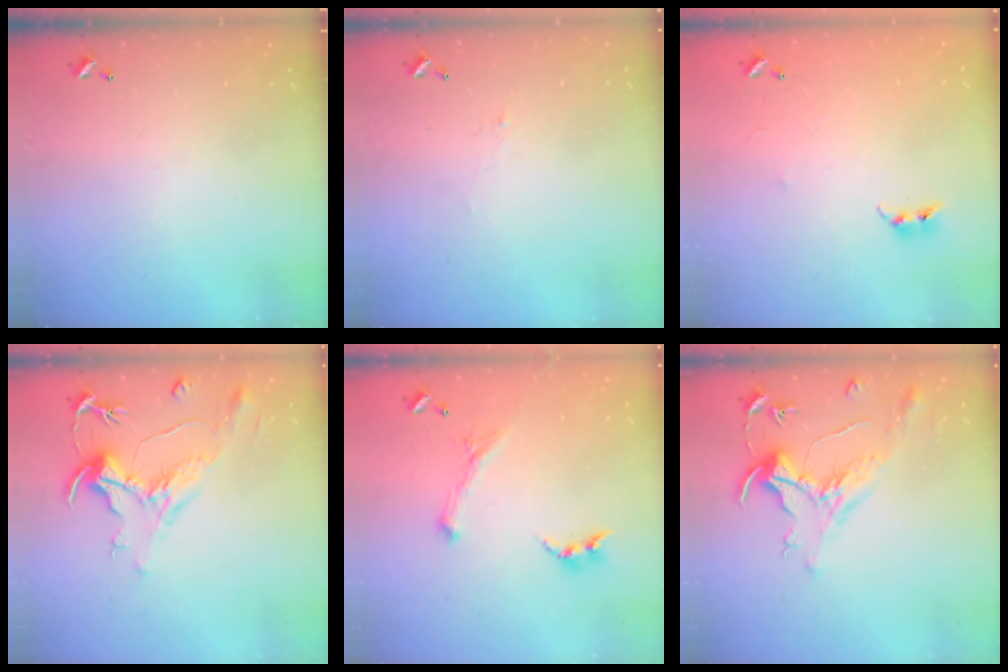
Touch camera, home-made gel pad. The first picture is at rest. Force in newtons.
{"total": 1.5, "press": 1.3, "slide": 0.6}
{"total": 6.5, "press": 6.5, "slide": 0.4}
{"total": 2.2, "press": 1.7, "slide": 1.3}
{"total": 1.6, "press": 1.5, "slide": 0.4}
{"total": 1.6, "press": 1.4, "slide": 0.7}